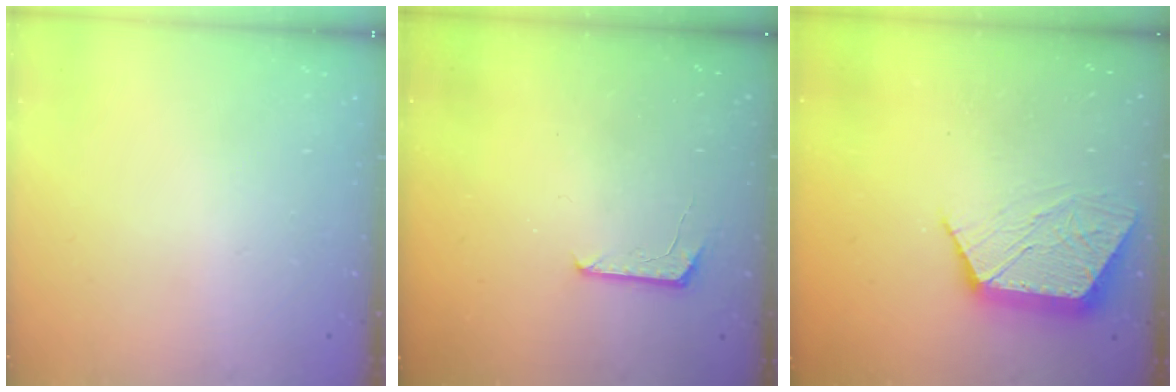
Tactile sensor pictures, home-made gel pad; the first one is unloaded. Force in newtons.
{"total": 6.1, "press": 6.1, "slide": 0.6}
{"total": 10.6, "press": 10.6, "slide": 0.6}